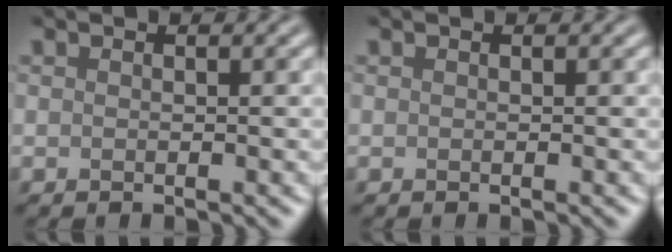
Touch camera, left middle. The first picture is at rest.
{"total": 0.0}